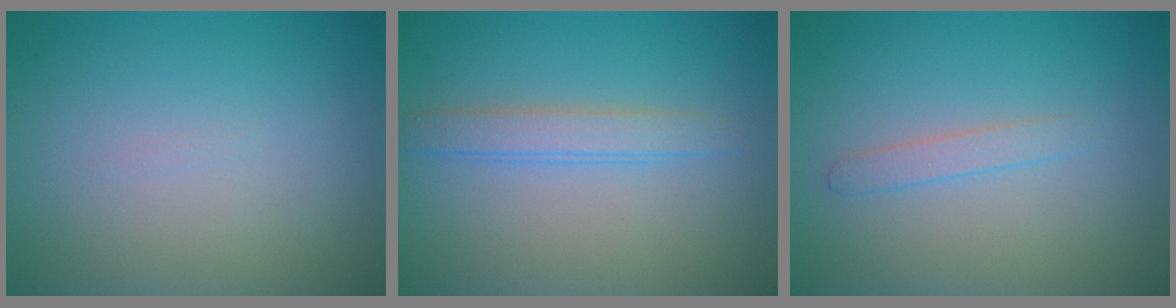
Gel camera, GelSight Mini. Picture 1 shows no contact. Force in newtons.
{"total": 2.2, "press": 2.2, "slide": 0.1}
{"total": 1.2, "press": 1.2, "slide": 0.1}